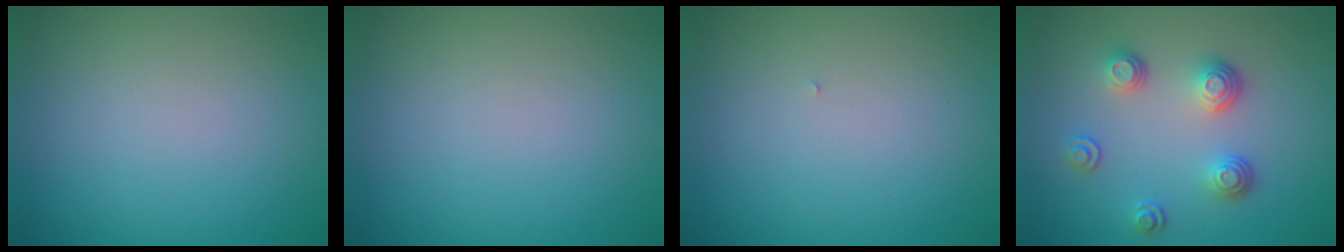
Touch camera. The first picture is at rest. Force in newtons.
{"total": 0.0}
{"total": 0.0}
{"total": 3.4, "press": 2.7, "slide": 2.1}